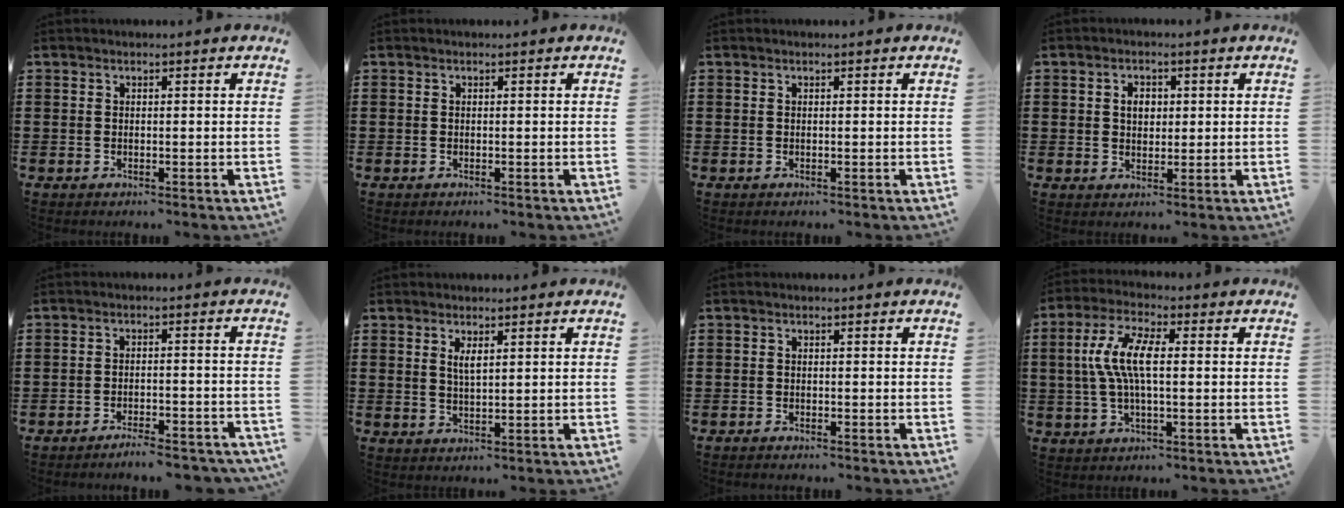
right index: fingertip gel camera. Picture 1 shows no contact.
{"total": 0.0}
{"total": 0.0}
{"total": 2.8, "force": [0.5, 2.0, 1.9], "torque": [-0.043, 0.011, 0.006]}
{"total": 3.8, "force": [-3.7, 0.0, 1.2], "torque": [-0.020, 0.000, -0.073]}
{"total": 2.1, "force": [0.9, 0.6, 1.8], "torque": [-0.037, 0.003, 0.015]}
{"total": 0.8, "force": [-0.8, 0.0, 0.0], "torque": [-0.001, 0.001, -0.018]}
{"total": 7.9, "force": [0.1, 2.8, 7.3], "torque": [-0.168, -0.002, -0.008]}